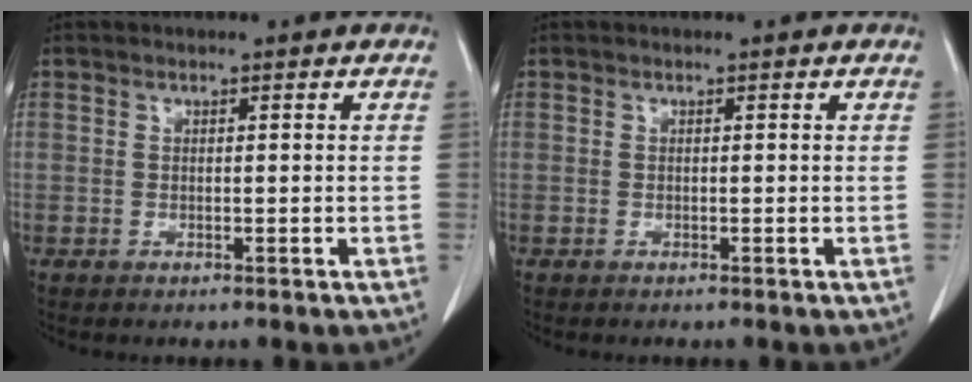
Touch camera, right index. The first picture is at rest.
{"total": 0.0}